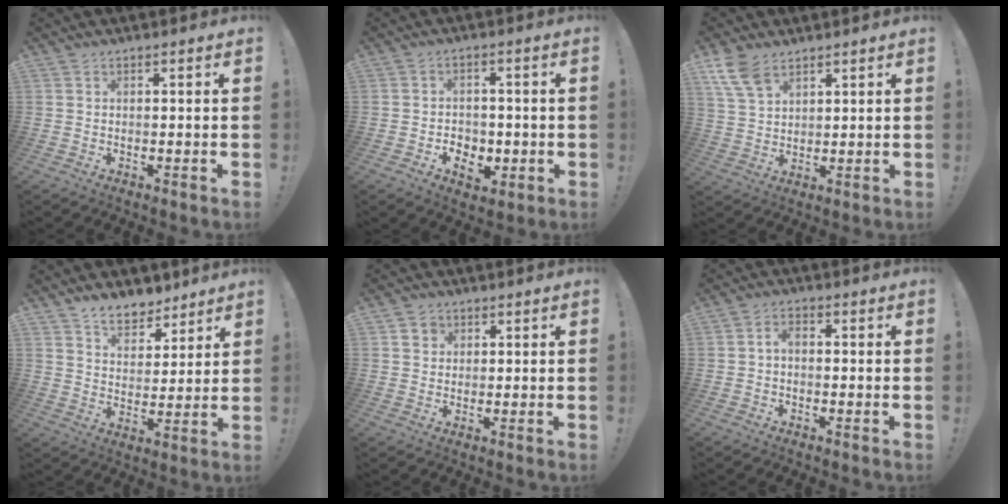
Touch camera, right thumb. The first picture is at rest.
{"total": 6.1, "force": [-2.1, 4.7, 3.3], "torque": [-0.042, 0.008, -0.034]}
{"total": 8.5, "force": [5.6, 4.7, 4.5], "torque": [-0.096, -0.022, 0.111]}
{"total": 8.2, "force": [6.5, 4.5, 2.2], "torque": [-0.034, -0.047, 0.125]}
{"total": 3.1, "force": [1.4, 2.7, 0.7], "torque": [-0.008, -0.001, 0.026]}
{"total": 2.4, "force": [-0.9, 1.1, 1.9], "torque": [-0.034, 0.007, -0.018]}